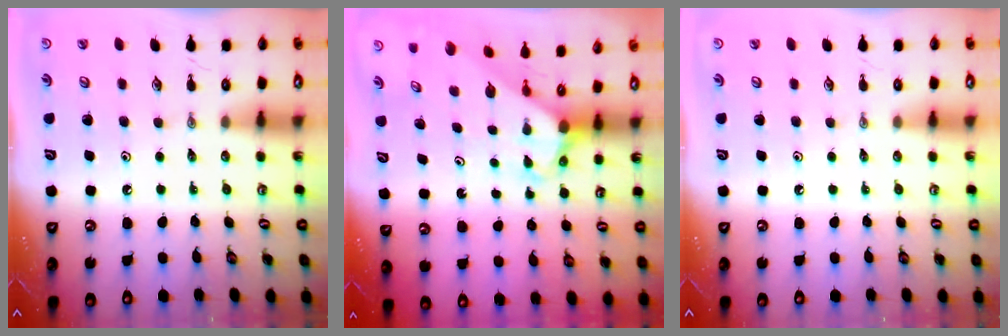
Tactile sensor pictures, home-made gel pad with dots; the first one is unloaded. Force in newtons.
{"total": 3.2, "press": 3.2, "slide": 0.2}
{"total": 0.0}